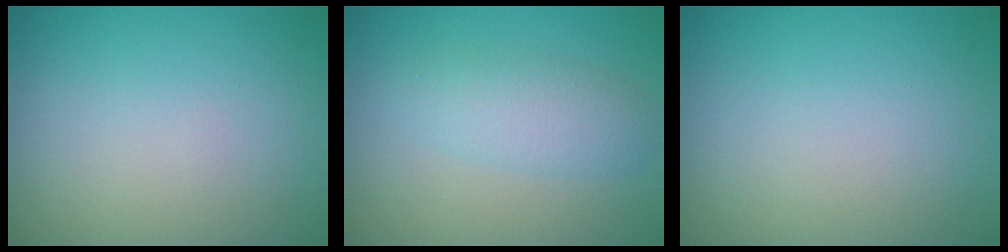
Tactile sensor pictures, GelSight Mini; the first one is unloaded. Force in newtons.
{"total": 2.8, "press": 2.8, "slide": 0.1}
{"total": 0.0}